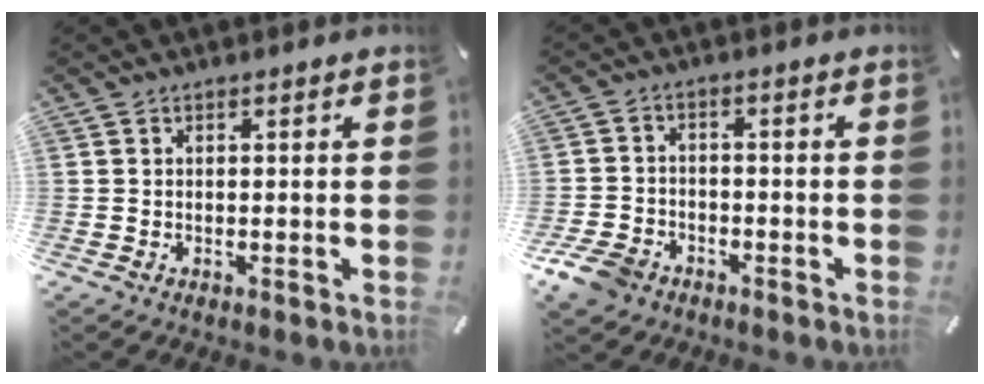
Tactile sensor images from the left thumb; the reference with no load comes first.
{"total": 6.4, "force": [-4.1, 4.3, 2.4], "torque": [-0.062, 0.021, -0.082]}